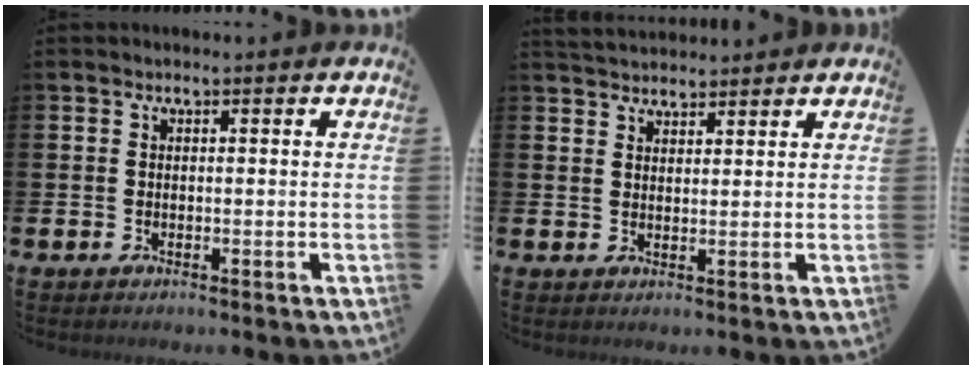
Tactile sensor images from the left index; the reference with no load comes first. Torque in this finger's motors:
{"motor_torque": [-0.18, -1.06, 0.09, 0.09]}